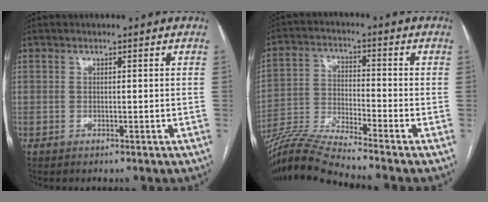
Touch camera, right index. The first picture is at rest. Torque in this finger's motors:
{"motor_torque": [-0.33, -0.86, -0.01, 0.06]}